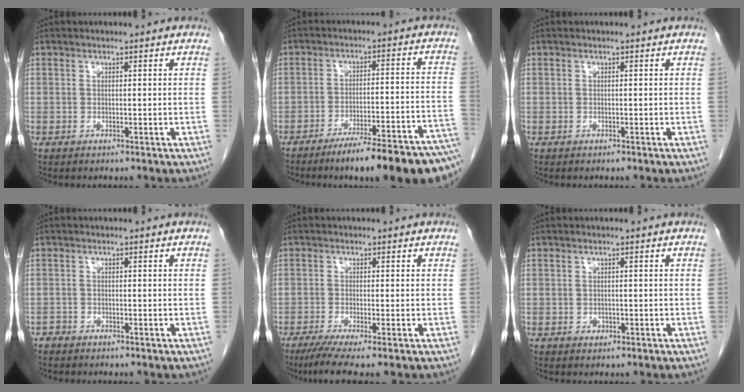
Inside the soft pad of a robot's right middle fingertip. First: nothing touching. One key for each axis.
{"total": 18.1, "fx": -14.6, "fy": 0.6, "fz": 10.7, "tx": -0.080, "ty": 0.013, "tz": -0.204}
{"total": 0.0}
{"total": 1.3, "fx": -1.1, "fy": 0.5, "fz": -0.1, "tx": 0.000, "ty": 0.002, "tz": -0.023}
{"total": 5.9, "fx": -4.1, "fy": -0.1, "fz": 4.2, "tx": -0.067, "ty": -0.018, "tz": -0.070}
{"total": 0.7, "fx": -0.2, "fy": 0.7, "fz": 0.3, "tx": -0.001, "ty": 0.002, "tz": -0.002}